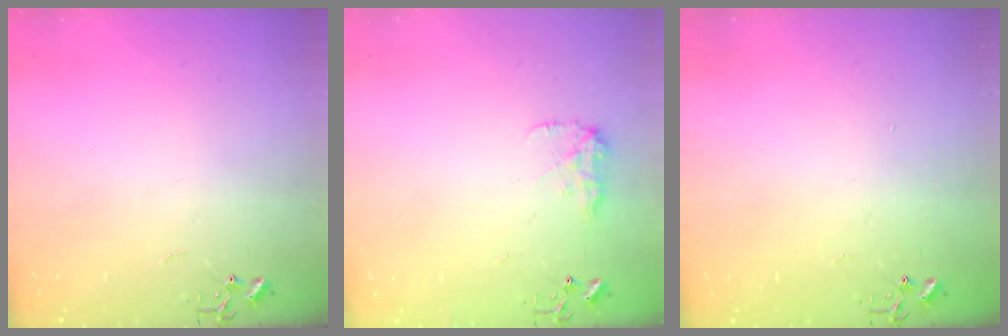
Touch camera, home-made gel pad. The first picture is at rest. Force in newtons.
{"total": 8.7, "press": 8.6, "slide": 0.5}
{"total": 1.1, "press": 1.1, "slide": 0.1}